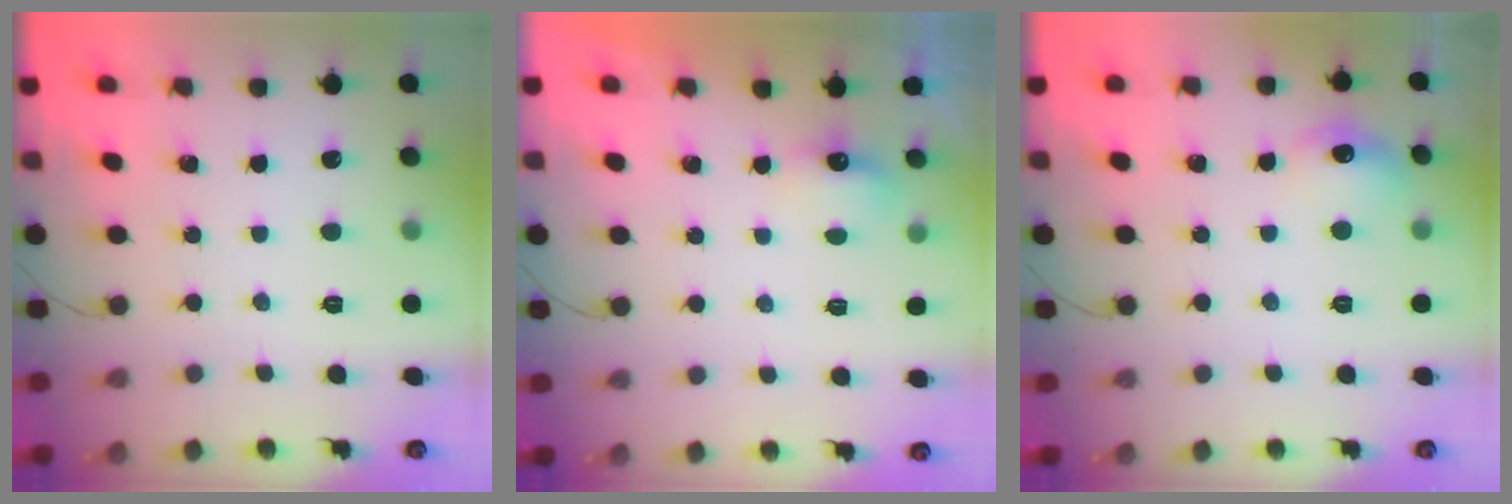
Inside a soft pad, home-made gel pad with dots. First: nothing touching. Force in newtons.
{"total": 4.9, "press": 4.8, "slide": 0.8}
{"total": 8.2, "press": 8.1, "slide": 1.2}